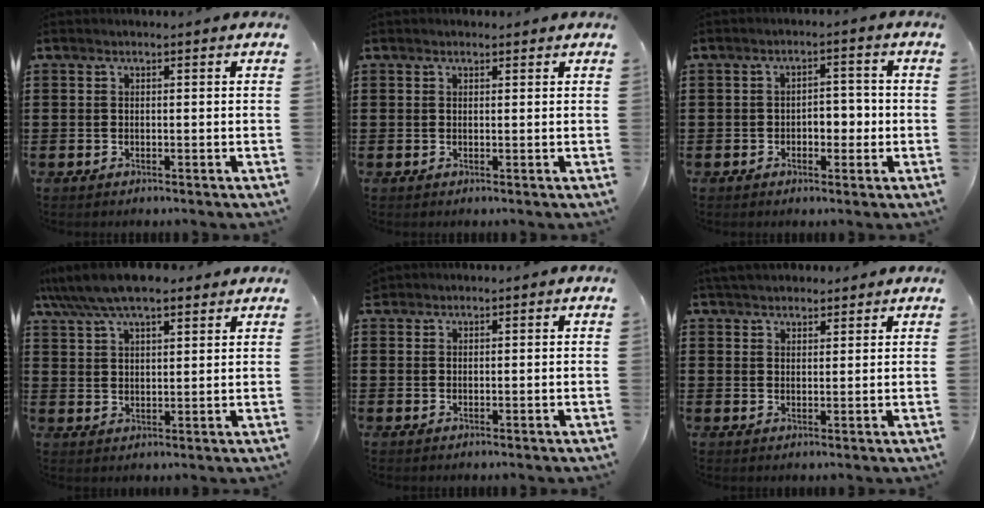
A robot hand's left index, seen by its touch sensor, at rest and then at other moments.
{"total": 0.7, "force": [0.7, 0.3, 0.2], "torque": [-0.005, 0.002, 0.013]}
{"total": 3.7, "force": [-1.0, 2.3, 2.7], "torque": [-0.039, 0.002, -0.027]}
{"total": 7.5, "force": [6.4, 2.0, 3.4], "torque": [-0.085, -0.012, 0.117]}
{"total": 1.0, "force": [0.9, 0.3, 0.1], "torque": [-0.004, 0.002, 0.018]}
{"total": 3.4, "force": [3.3, 0.8, 0.5], "torque": [-0.019, -0.003, 0.064]}